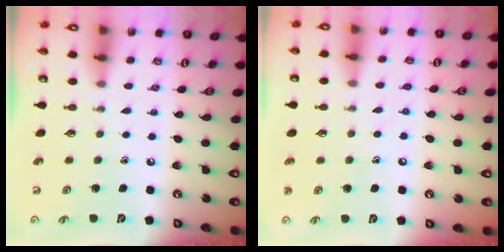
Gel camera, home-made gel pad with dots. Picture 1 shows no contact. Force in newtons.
{"total": 5.6, "press": 5.6, "slide": 0.6}